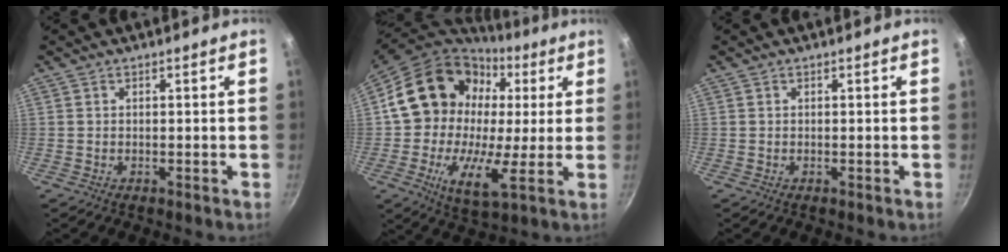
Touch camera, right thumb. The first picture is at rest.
{"total": 23.1, "force": [3.9, 16.0, 16.2], "torque": [-0.253, 0.014, 0.047]}
{"total": 0.0}